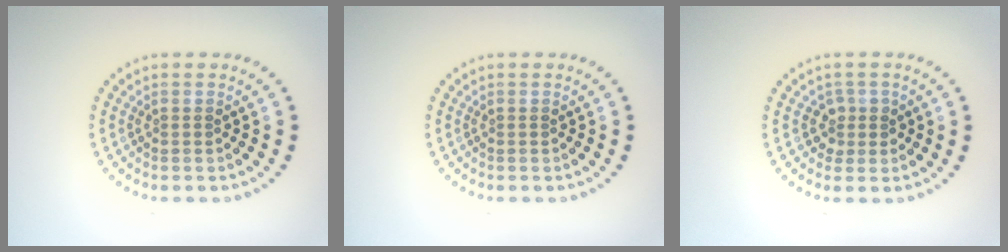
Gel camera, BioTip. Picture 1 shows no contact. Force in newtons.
{"total": 0.0}
{"total": 1.3, "press": 1.1, "slide": 0.7}